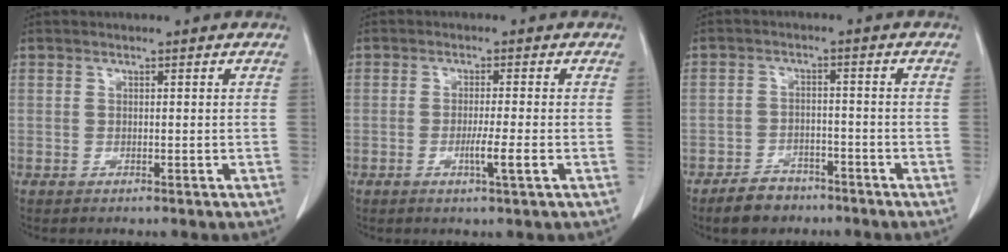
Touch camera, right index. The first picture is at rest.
{"total": 3.7, "force": [-1.2, -0.4, 3.5], "torque": [-0.059, -0.007, -0.020]}
{"total": 5.1, "force": [-3.9, 2.8, 1.5], "torque": [-0.031, 0.005, -0.064]}